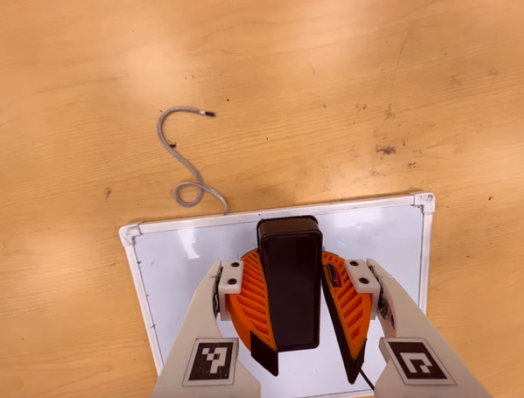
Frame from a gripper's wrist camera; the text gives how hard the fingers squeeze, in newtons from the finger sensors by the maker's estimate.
{"total": 10.1, "left": 10.3, "right": 9.9}